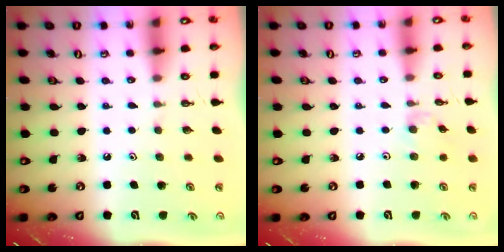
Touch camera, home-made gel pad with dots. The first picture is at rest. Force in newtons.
{"total": 2.5, "press": 2.5, "slide": 0.5}